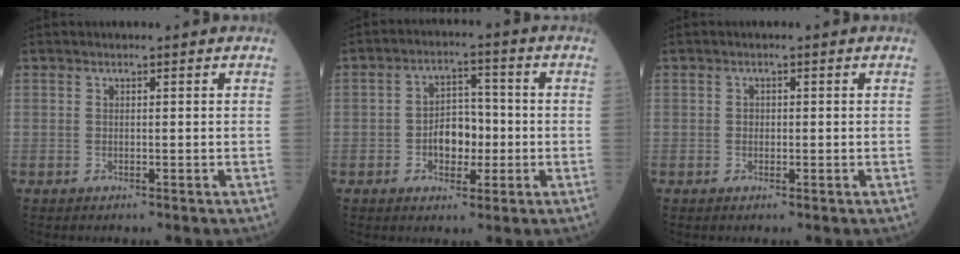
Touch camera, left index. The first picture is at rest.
{"total": 6.3, "force": [-1.3, 4.0, 4.7], "torque": [-0.084, 0.014, -0.017]}
{"total": 1.1, "force": [0.0, 0.9, 0.6], "torque": [-0.017, 0.006, 0.003]}